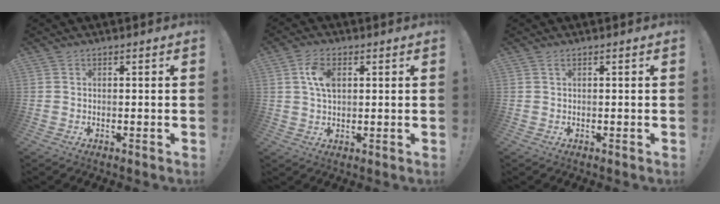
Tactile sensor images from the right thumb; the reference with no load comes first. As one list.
[{"total": 6.8, "force": [1.9, 4.0, 5.2], "torque": [-0.088, 0.004, 0.034]}, {"total": 0.7, "force": [0.3, 0.1, 0.6], "torque": [-0.014, 0.001, 0.005]}]